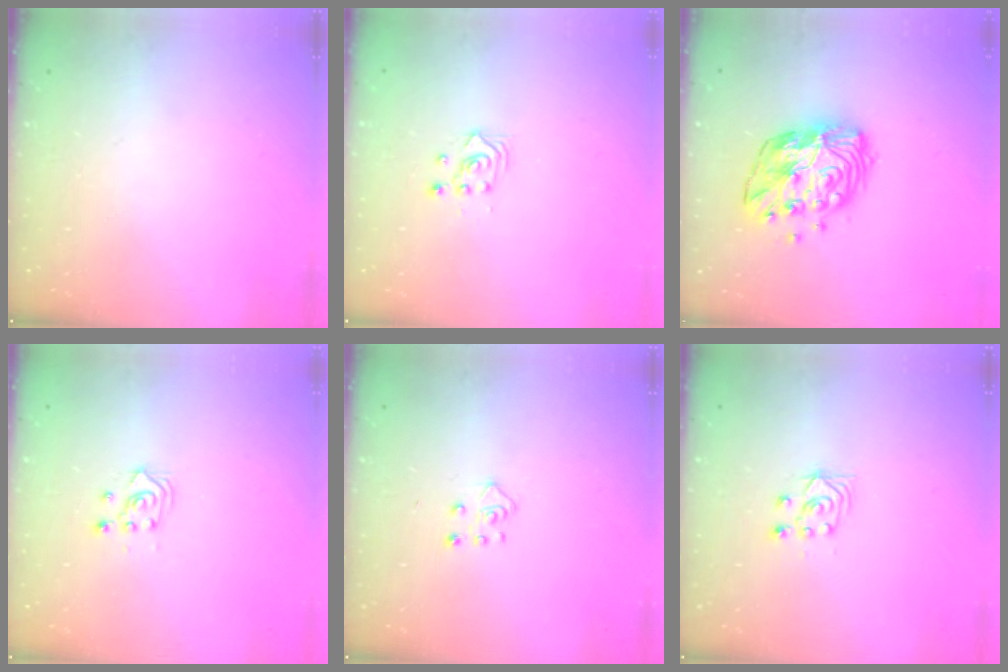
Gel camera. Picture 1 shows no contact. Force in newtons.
{"total": 2.3, "press": 2.3, "slide": 0.3}
{"total": 13.5, "press": 13.5, "slide": 1.0}
{"total": 2.4, "press": 2.2, "slide": 0.8}
{"total": 5.5, "press": 5.5, "slide": 0.5}
{"total": 3.8, "press": 3.7, "slide": 0.9}